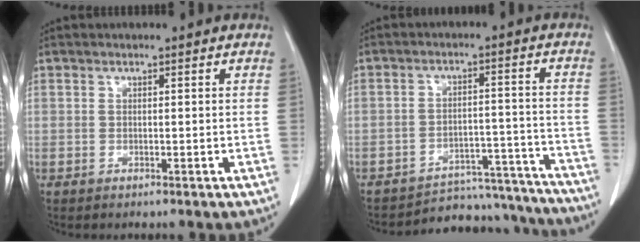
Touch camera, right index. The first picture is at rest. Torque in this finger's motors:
{"motor_torque": [-0.67, -0.57, -0.21, -0.18]}